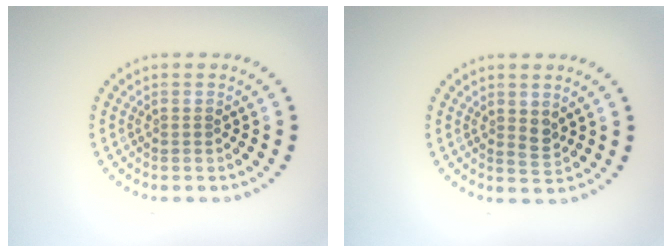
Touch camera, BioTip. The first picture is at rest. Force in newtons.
{"total": 1.2, "press": 1.0, "slide": 0.5}